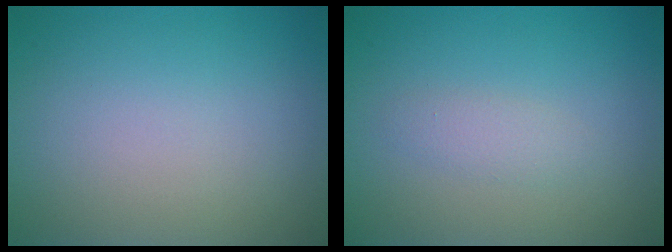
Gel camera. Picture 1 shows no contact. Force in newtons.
{"total": 1.3, "press": 1.3, "slide": 0.0}